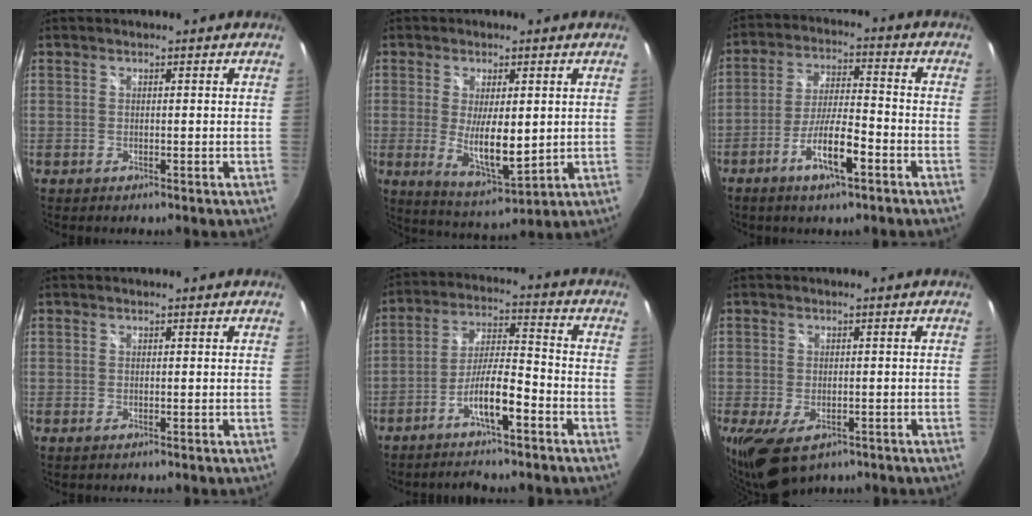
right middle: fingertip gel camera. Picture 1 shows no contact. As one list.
[{"total": 9.8, "force": [-0.2, 3.6, 9.1], "torque": [-0.167, -0.022, 0.006]}, {"total": 9.6, "force": [-5.1, 2.0, 7.9], "torque": [-0.159, -0.004, -0.090]}, {"total": 0.0}, {"total": 8.6, "force": [-5.1, 1.1, 6.9], "torque": [-0.141, 0.006, -0.092]}, {"total": 8.8, "force": [-4.2, 5.0, 5.8], "torque": [-0.123, -0.034, -0.070]}]